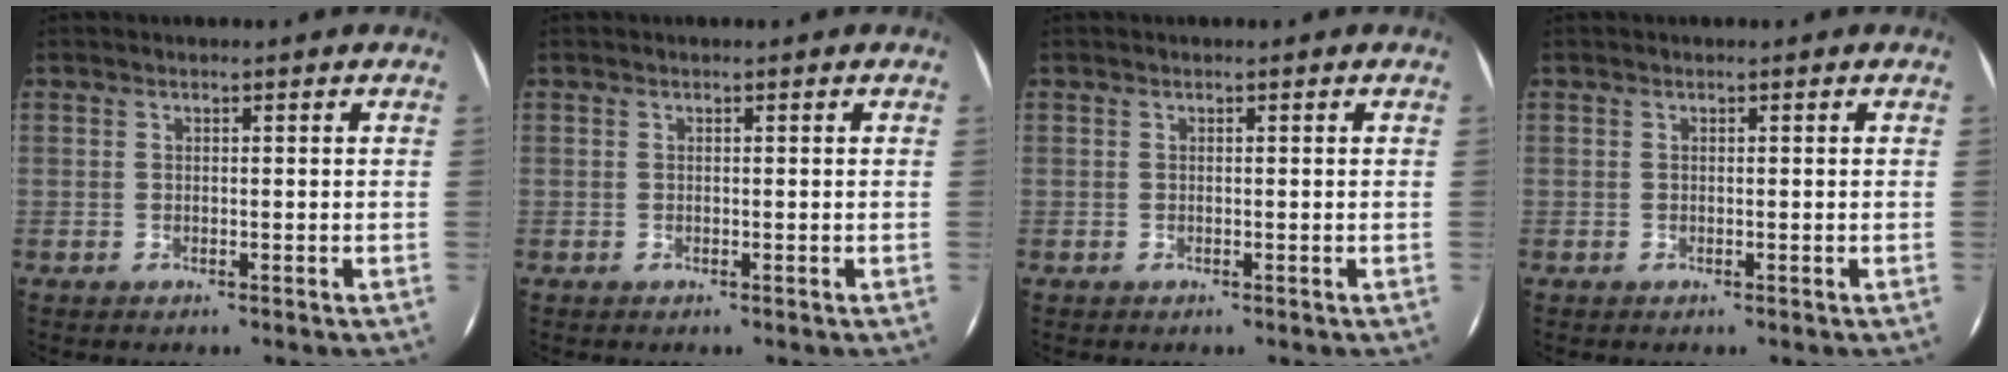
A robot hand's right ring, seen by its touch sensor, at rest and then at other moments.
{"total": 0.0}
{"total": 0.0}
{"total": 0.0}